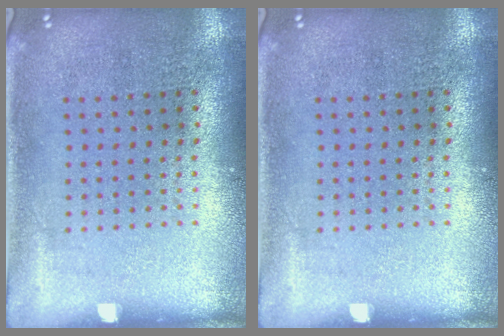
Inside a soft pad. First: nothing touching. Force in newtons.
{"total": 0.0}